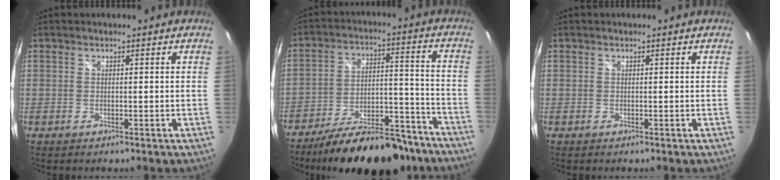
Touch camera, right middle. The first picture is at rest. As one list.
[{"total": 21.1, "force": [-17.1, 7.1, 10.2], "torque": [-0.170, 0.003, -0.234]}, {"total": 0.0}]